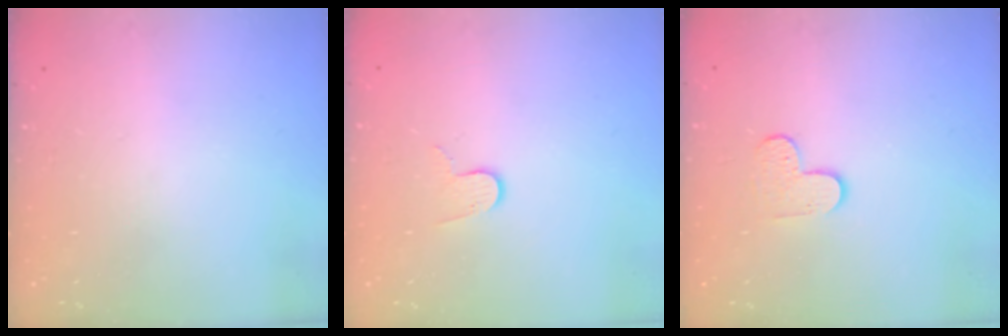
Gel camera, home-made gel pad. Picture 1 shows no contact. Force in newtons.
{"total": 6.0, "press": 6.0, "slide": 0.2}
{"total": 4.7, "press": 4.7, "slide": 0.5}